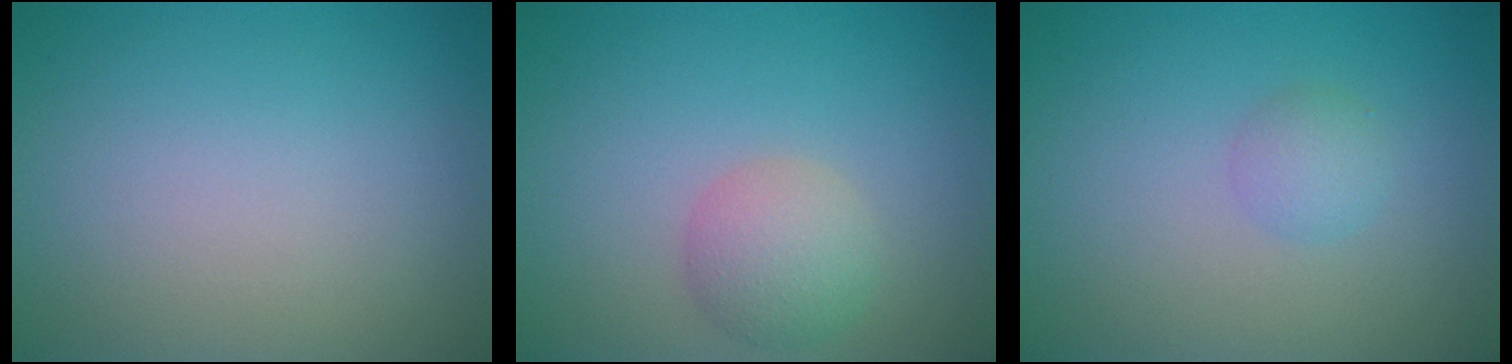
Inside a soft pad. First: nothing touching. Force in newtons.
{"total": 3.0, "press": 3.0, "slide": 0.2}
{"total": 1.5, "press": 1.5, "slide": 0.1}